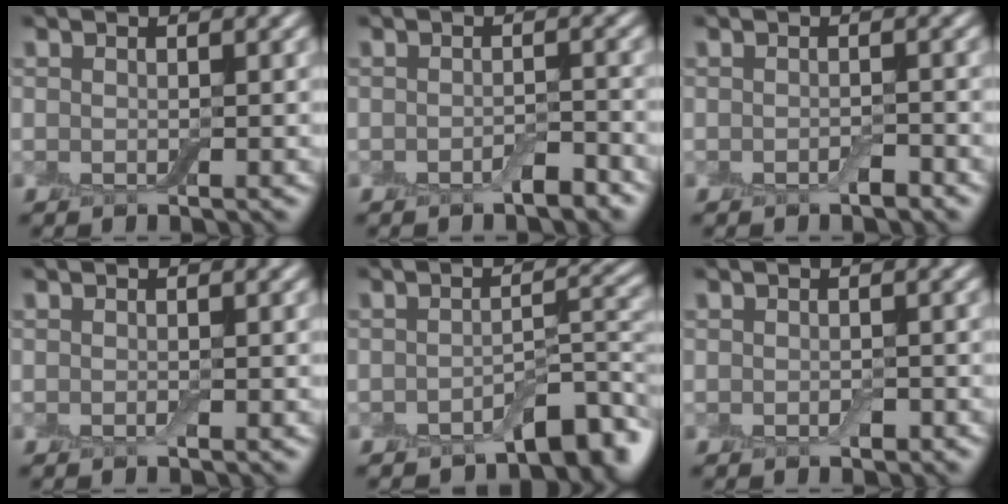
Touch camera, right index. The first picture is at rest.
{"total": 1.7, "force": [-1.2, 0.5, 1.1], "torque": [-0.017, 0.003, -0.020]}
{"total": 1.0, "force": [-0.7, 0.4, 0.7], "torque": [-0.011, -0.001, -0.012]}
{"total": 0.0}
{"total": 4.9, "force": [-3.5, 1.8, 2.9], "torque": [-0.027, 0.004, -0.055]}
{"total": 0.8, "force": [-0.4, 0.4, 0.5], "torque": [-0.007, 0.000, -0.006]}